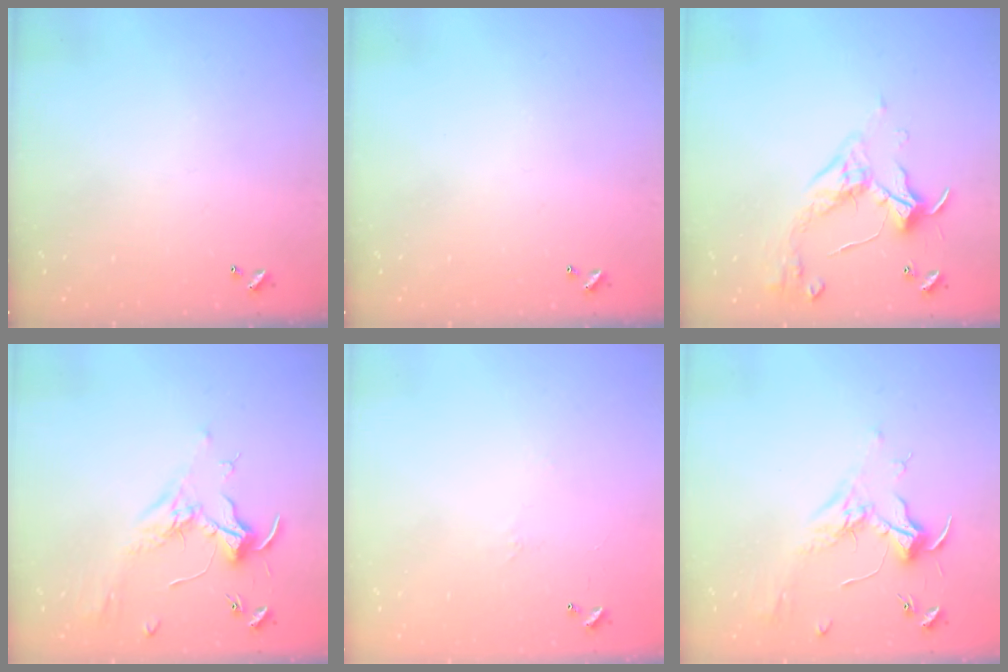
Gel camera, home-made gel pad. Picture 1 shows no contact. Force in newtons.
{"total": 0.0}
{"total": 3.2, "press": 3.2, "slide": 0.6}
{"total": 1.8, "press": 1.6, "slide": 0.8}
{"total": 6.6, "press": 6.6, "slide": 0.8}
{"total": 1.9, "press": 1.7, "slide": 0.8}